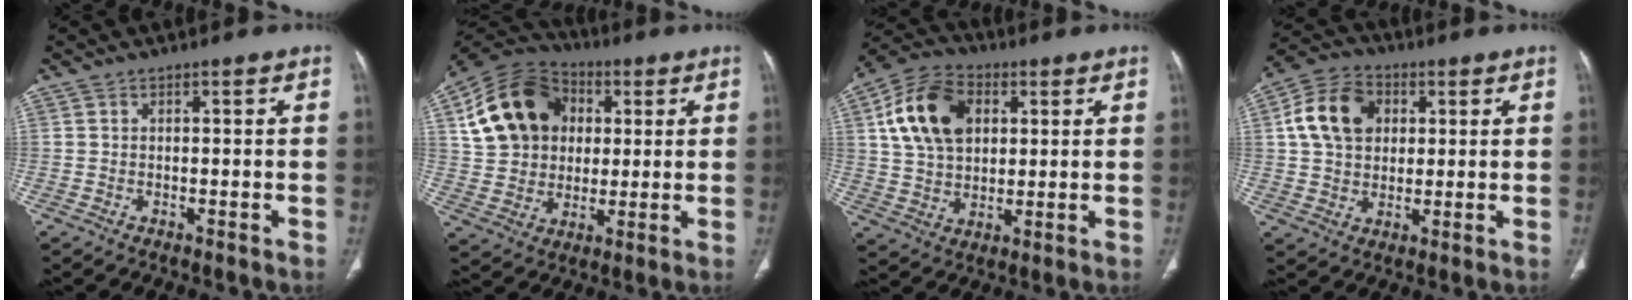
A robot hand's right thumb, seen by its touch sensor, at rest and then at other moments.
{"total": 18.2, "force": [4.7, 14.4, 10.0], "torque": [-0.168, 0.014, 0.082]}
{"total": 15.1, "force": [4.2, 10.3, 10.2], "torque": [-0.169, 0.007, 0.074]}
{"total": 12.2, "force": [2.8, 9.2, 7.5], "torque": [-0.120, 0.011, 0.043]}